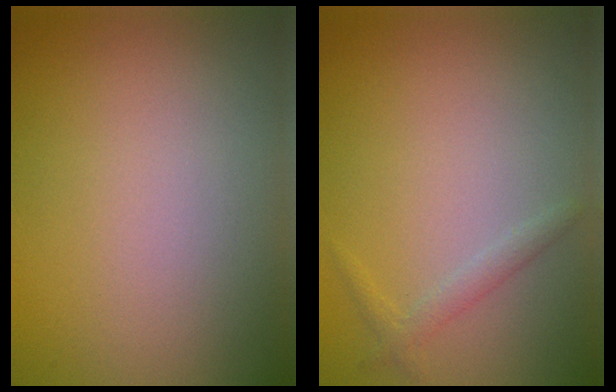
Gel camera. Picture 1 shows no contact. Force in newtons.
{"total": 1.3, "press": 1.3, "slide": 0.1}